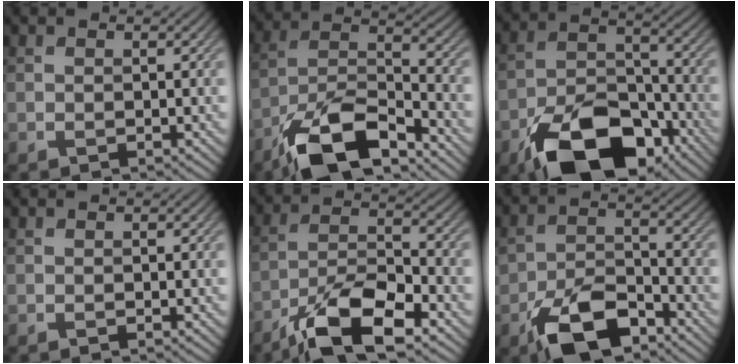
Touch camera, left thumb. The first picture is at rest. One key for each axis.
{"total": 12.9, "fx": -9.1, "fy": 4.4, "fz": 8.0, "tx": -0.155, "ty": -0.009, "tz": -0.186}
{"total": 16.0, "fx": -9.8, "fy": 8.5, "fz": 9.3, "tx": -0.182, "ty": -0.026, "tz": -0.171}
{"total": 0.0}
{"total": 11.5, "fx": -7.7, "fy": 3.6, "fz": 7.9, "tx": -0.144, "ty": 0.002, "tz": -0.149}
{"total": 9.8, "fx": -6.2, "fy": 4.8, "fz": 5.9, "tx": -0.110, "ty": -0.007, "tz": -0.120}